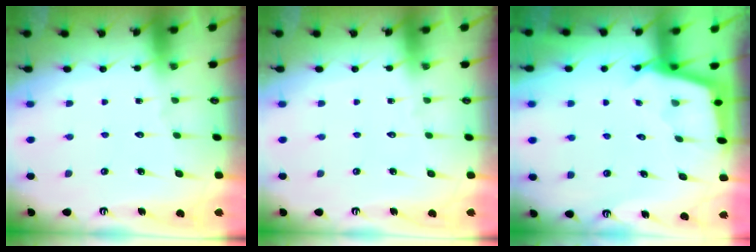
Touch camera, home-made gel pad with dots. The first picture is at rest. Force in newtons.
{"total": 0.0}
{"total": 2.3, "press": 2.3, "slide": 0.2}